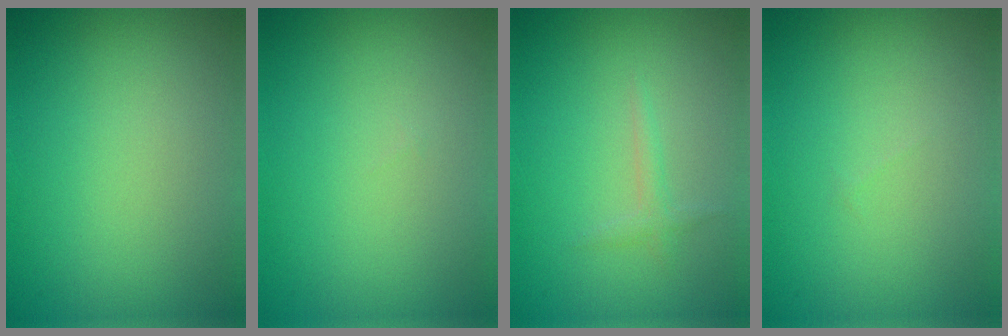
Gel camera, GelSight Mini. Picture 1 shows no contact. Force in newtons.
{"total": 0.0}
{"total": 1.0, "press": 1.0, "slide": 0.0}
{"total": 0.0}